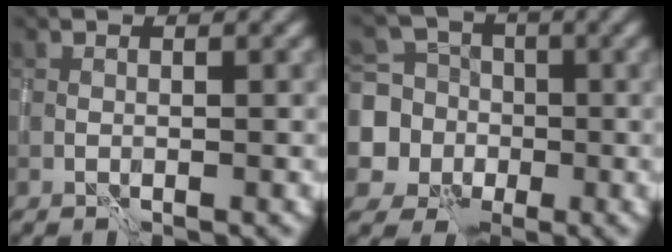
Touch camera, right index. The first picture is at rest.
{"total": 7.3, "force": [-0.6, 7.0, 1.8], "torque": [-0.043, 0.012, -0.045]}